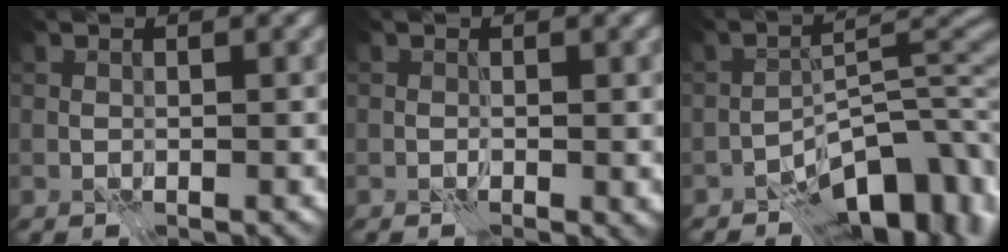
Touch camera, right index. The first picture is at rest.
{"total": 0.0}
{"total": 9.5, "force": [-6.5, 3.7, 5.9], "torque": [-0.056, 0.007, -0.117]}